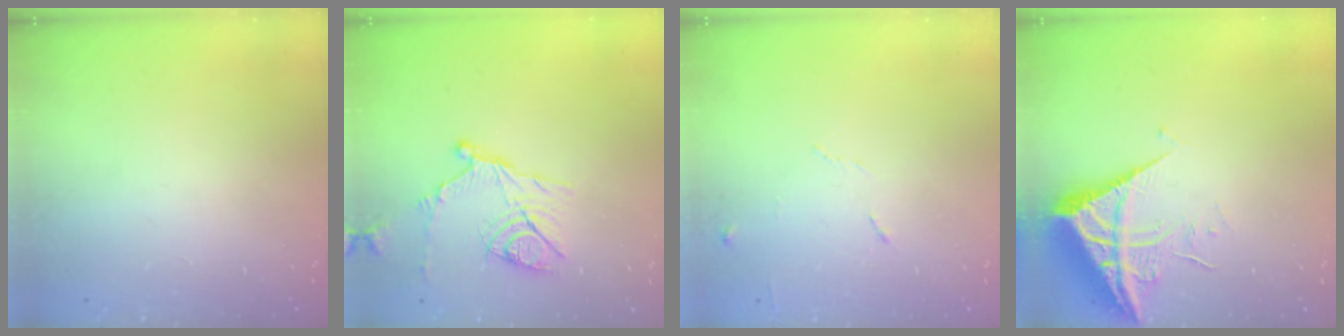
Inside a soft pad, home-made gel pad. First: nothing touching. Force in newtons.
{"total": 12.8, "press": 12.8, "slide": 0.8}
{"total": 6.4, "press": 6.3, "slide": 0.7}
{"total": 7.8, "press": 7.7, "slide": 0.9}